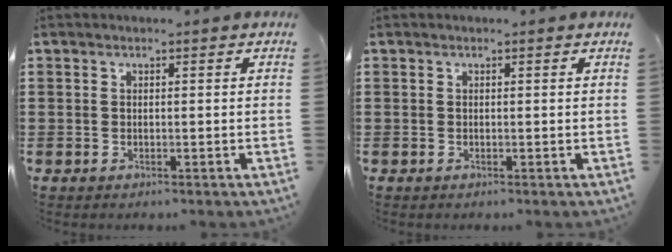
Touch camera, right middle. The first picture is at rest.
{"total": 0.0}